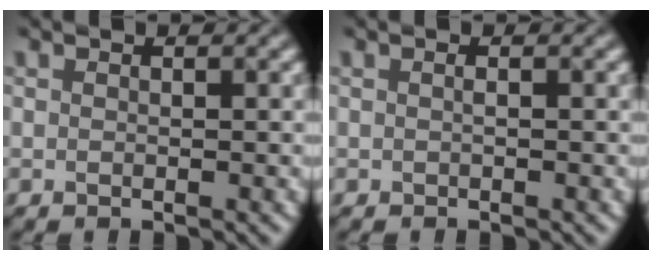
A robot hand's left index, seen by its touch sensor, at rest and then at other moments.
{"total": 0.0}